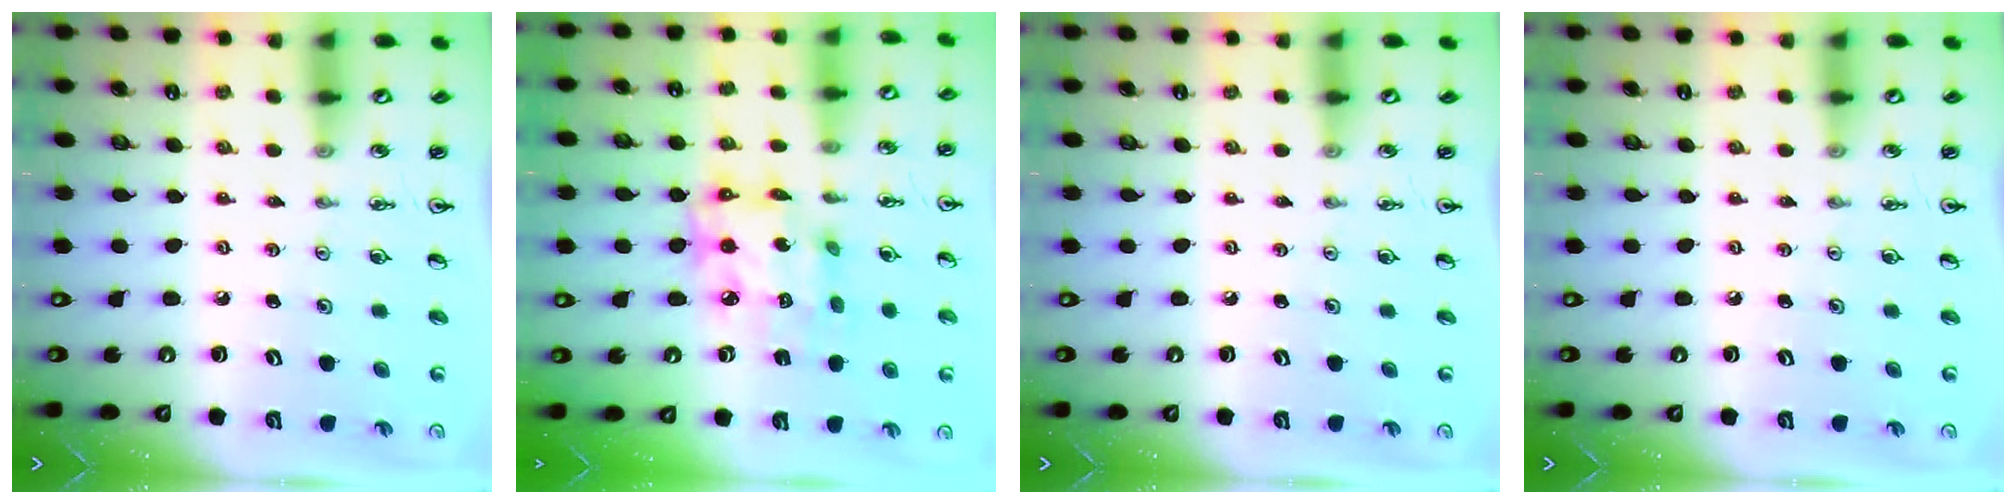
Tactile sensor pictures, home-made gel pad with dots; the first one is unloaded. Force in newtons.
{"total": 13.3, "press": 13.2, "slide": 1.5}
{"total": 0.0}
{"total": 0.0}